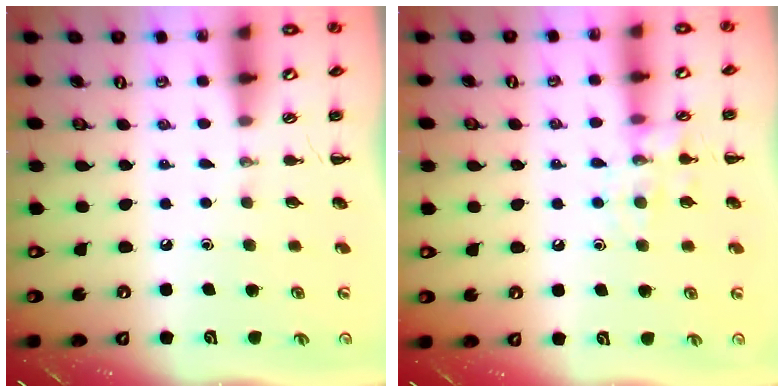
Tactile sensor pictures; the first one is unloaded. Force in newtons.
{"total": 10.1, "press": 10.1, "slide": 0.5}